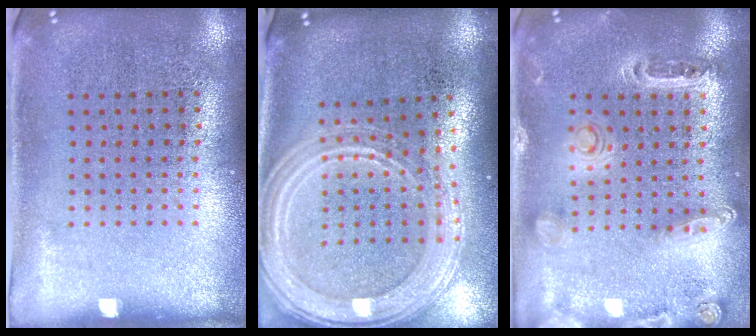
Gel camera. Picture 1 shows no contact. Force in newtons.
{"total": 2.3, "press": 2.1, "slide": 1.1}
{"total": 1.4, "press": 1.3, "slide": 0.3}